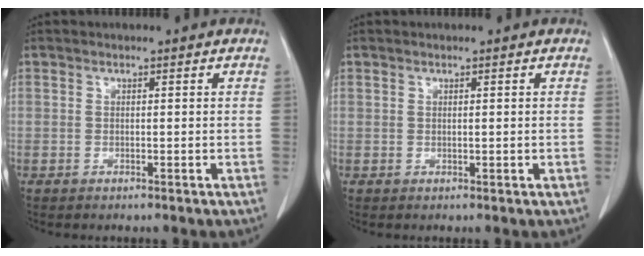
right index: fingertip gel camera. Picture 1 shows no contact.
{"total": 0.0}